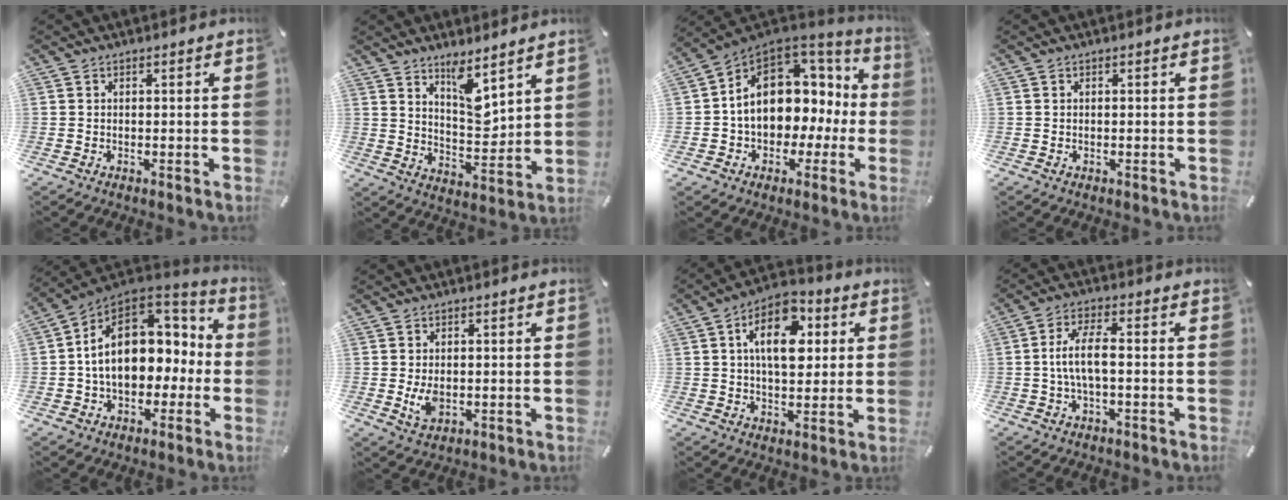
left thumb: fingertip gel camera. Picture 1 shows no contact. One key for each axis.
{"total": 9.3, "fx": 6.6, "fy": 3.8, "fz": 5.2, "tx": -0.068, "ty": -0.056, "tz": 0.114}
{"total": 13.2, "fx": 2.2, "fy": 10.4, "fz": 7.9, "tx": -0.132, "ty": -0.016, "tz": 0.043}
{"total": 0.0}
{"total": 18.6, "fx": 2.0, "fy": 13.2, "fz": 12.9, "tx": -0.207, "ty": -0.001, "tz": 0.038}
{"total": 4.3, "fx": -0.3, "fy": 2.8, "fz": 3.2, "tx": -0.072, "ty": -0.007, "tz": -0.009}
{"total": 13.5, "fx": 3.5, "fy": 8.1, "fz": 10.3, "tx": -0.158, "ty": 0.000, "tz": 0.057}
{"total": 7.6, "fx": -0.6, "fy": 2.6, "fz": 7.1, "tx": -0.147, "ty": 0.002, "tz": -0.015}